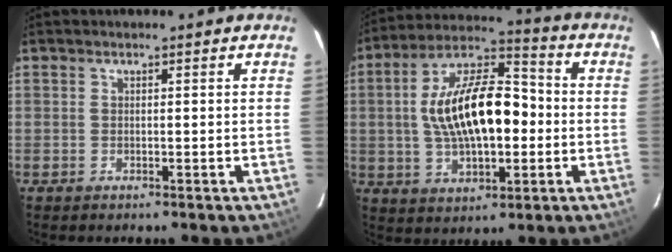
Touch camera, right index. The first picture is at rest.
{"total": 17.9, "force": [-0.6, 8.3, 15.9], "torque": [-0.287, 0.021, -0.011]}